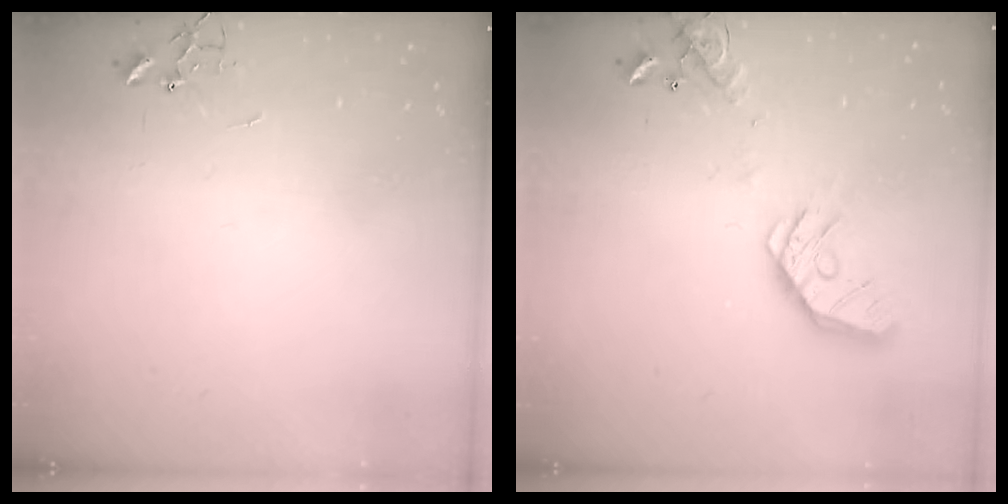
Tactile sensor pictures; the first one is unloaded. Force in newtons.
{"total": 16.9, "press": 16.7, "slide": 3.0}